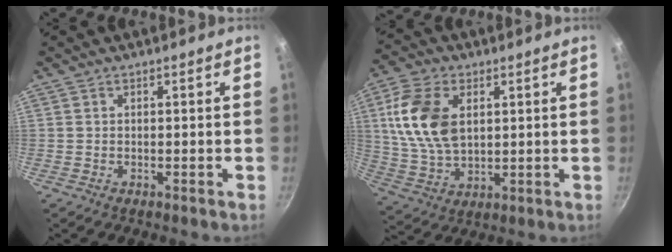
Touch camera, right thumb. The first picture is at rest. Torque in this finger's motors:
{"motor_torque": [0.19, 2.16, 1.42, 0.42, 0.31]}